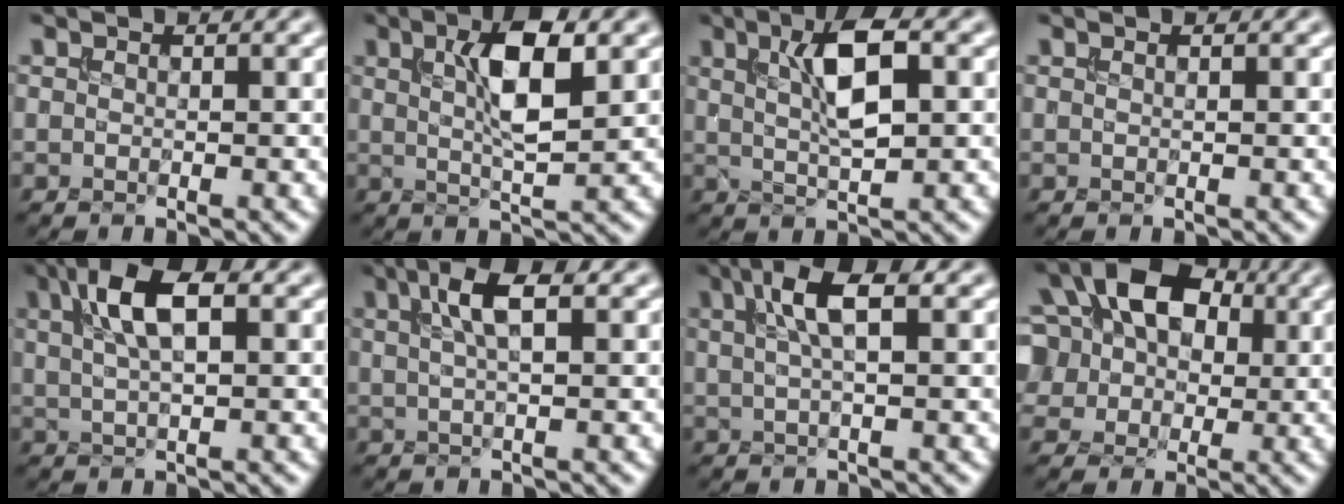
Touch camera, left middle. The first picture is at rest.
{"total": 5.8, "force": [1.5, 1.6, 5.3], "torque": [-0.087, 0.006, 0.026]}
{"total": 5.4, "force": [1.4, 1.6, 5.0], "torque": [-0.086, 0.008, 0.024]}
{"total": 0.0}
{"total": 5.9, "force": [2.0, 2.3, 5.1], "torque": [-0.094, 0.011, 0.033]}
{"total": 3.9, "force": [1.4, 1.1, 3.5], "torque": [-0.061, 0.010, 0.025]}
{"total": 4.5, "force": [1.5, 1.3, 4.1], "torque": [-0.073, 0.009, 0.025]}
{"total": 14.5, "force": [4.2, 10.7, 8.7], "torque": [-0.152, 0.046, 0.056]}